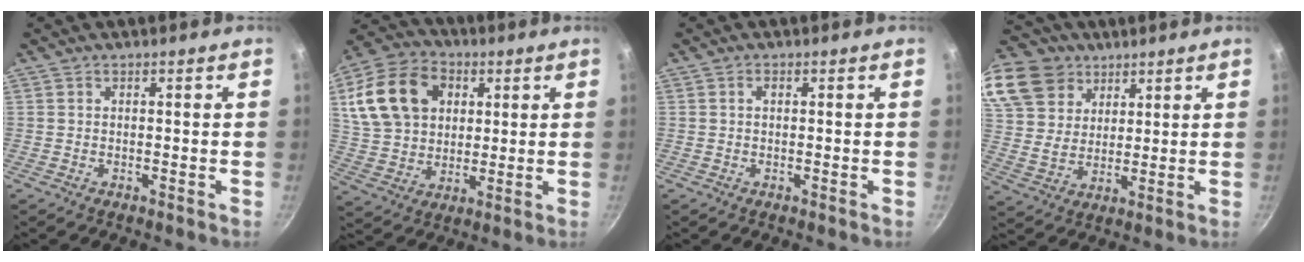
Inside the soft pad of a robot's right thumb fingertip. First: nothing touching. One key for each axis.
{"total": 18.0, "fx": 5.2, "fy": 13.4, "fz": 10.8, "tx": -0.184, "ty": 0.008, "tz": 0.092}
{"total": 0.7, "fx": 0.1, "fy": 0.4, "fz": 0.5, "tx": -0.009, "ty": 0.004, "tz": 0.002}
{"total": 21.1, "fx": 12.3, "fy": 15.0, "fz": 8.2, "tx": -0.188, "ty": 0.002, "tz": 0.236}